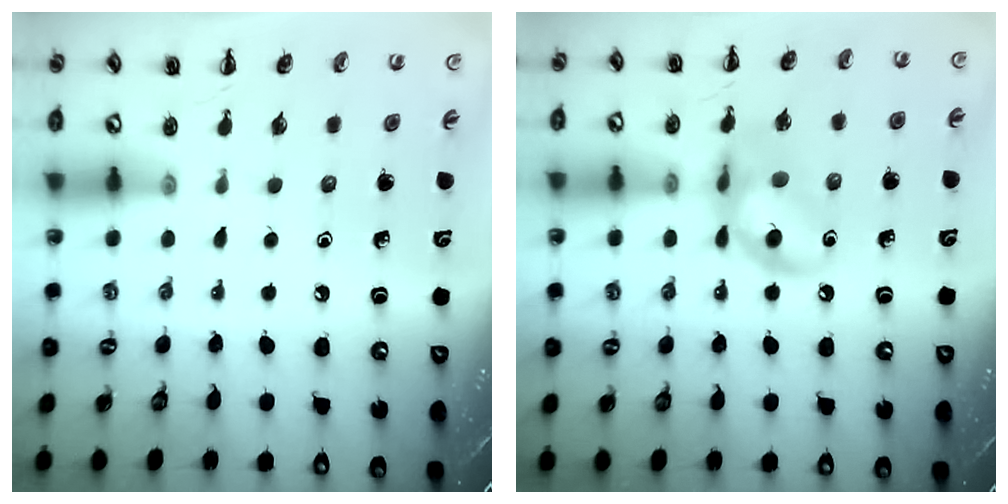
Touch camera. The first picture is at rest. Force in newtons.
{"total": 13.6, "press": 13.4, "slide": 2.7}